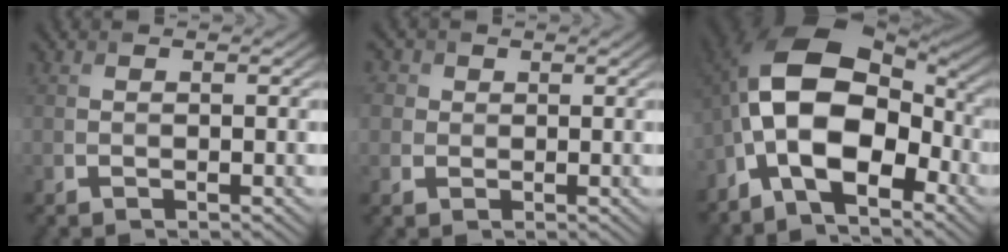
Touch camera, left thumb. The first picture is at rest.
{"total": 3.1, "force": [1.2, 2.7, 1.0], "torque": [-0.036, 0.001, 0.013]}
{"total": 15.1, "force": [-4.0, 8.2, 12.1], "torque": [-0.238, -0.006, -0.077]}